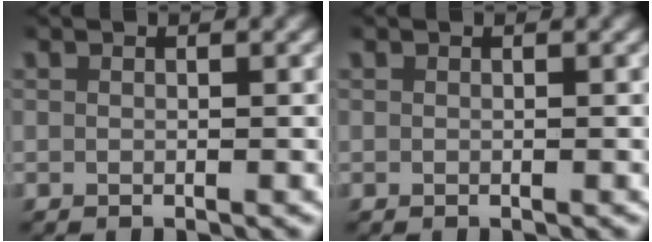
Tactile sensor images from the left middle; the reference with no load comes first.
{"total": 0.0}